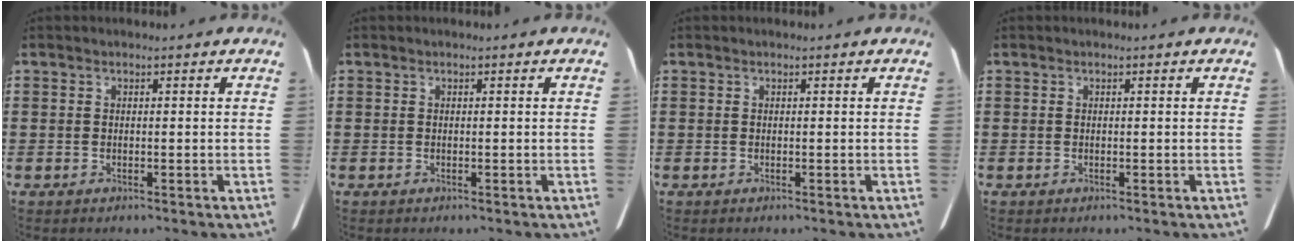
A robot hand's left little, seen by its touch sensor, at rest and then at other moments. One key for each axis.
{"total": 0.0}
{"total": 0.0}
{"total": 0.0}